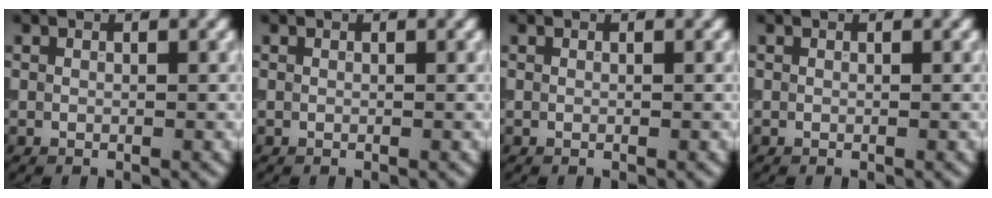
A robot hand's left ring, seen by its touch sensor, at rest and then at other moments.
{"total": 0.0}
{"total": 0.0}
{"total": 0.0}